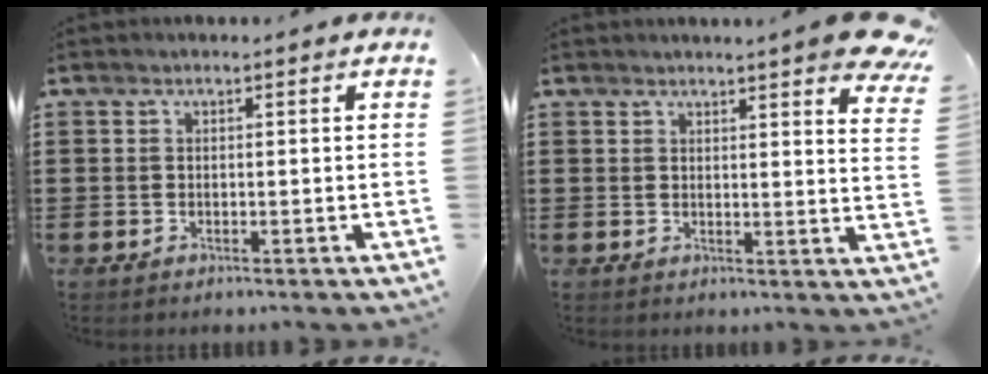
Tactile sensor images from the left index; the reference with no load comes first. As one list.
[{"total": 5.4, "force": [4.7, -0.4, 2.6], "torque": [-0.042, -0.024, 0.081]}]